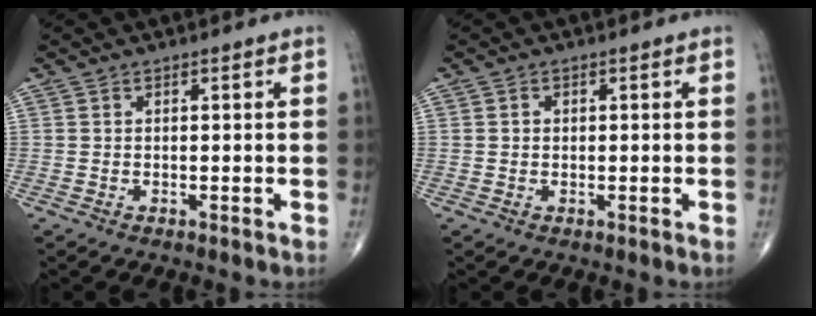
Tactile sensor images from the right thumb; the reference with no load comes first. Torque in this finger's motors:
{"motor_torque": [-0.16, -0.10, 0.00, 0.24, 0.06]}